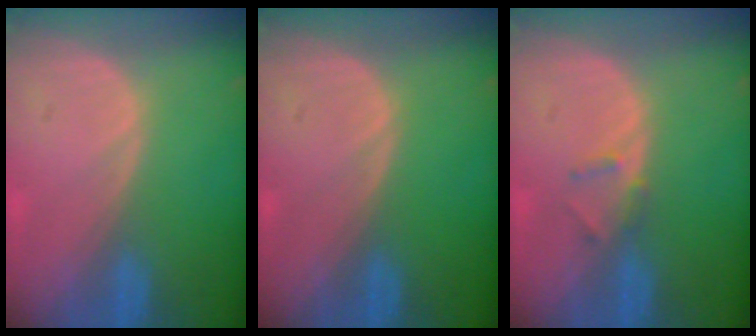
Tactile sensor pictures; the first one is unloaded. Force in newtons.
{"total": 0.0}
{"total": 1.8, "press": 1.5, "slide": 0.9}